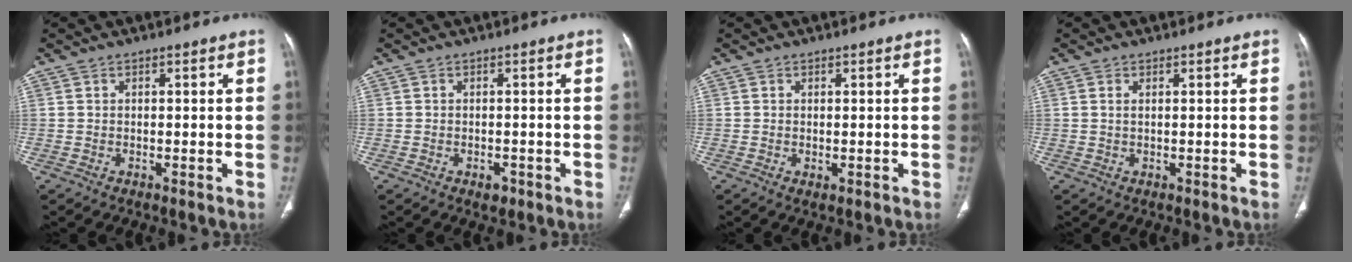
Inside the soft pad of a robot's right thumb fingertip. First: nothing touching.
{"total": 1.7, "force": [-0.9, 1.2, 0.9], "torque": [-0.008, 0.002, -0.008]}
{"total": 0.9, "force": [-0.1, 0.5, 0.7], "torque": [-0.014, -0.004, 0.001]}
{"total": 0.7, "force": [0.2, 0.3, 0.6], "torque": [-0.016, 0.003, 0.005]}